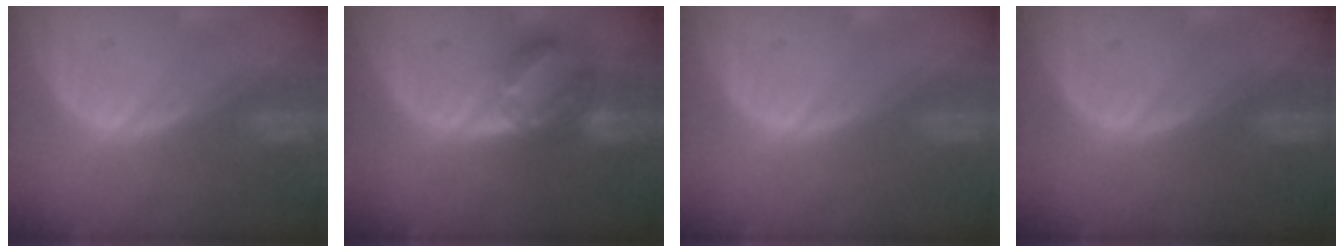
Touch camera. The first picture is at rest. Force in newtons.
{"total": 7.3, "press": 6.3, "slide": 3.7}
{"total": 0.0}
{"total": 0.0}